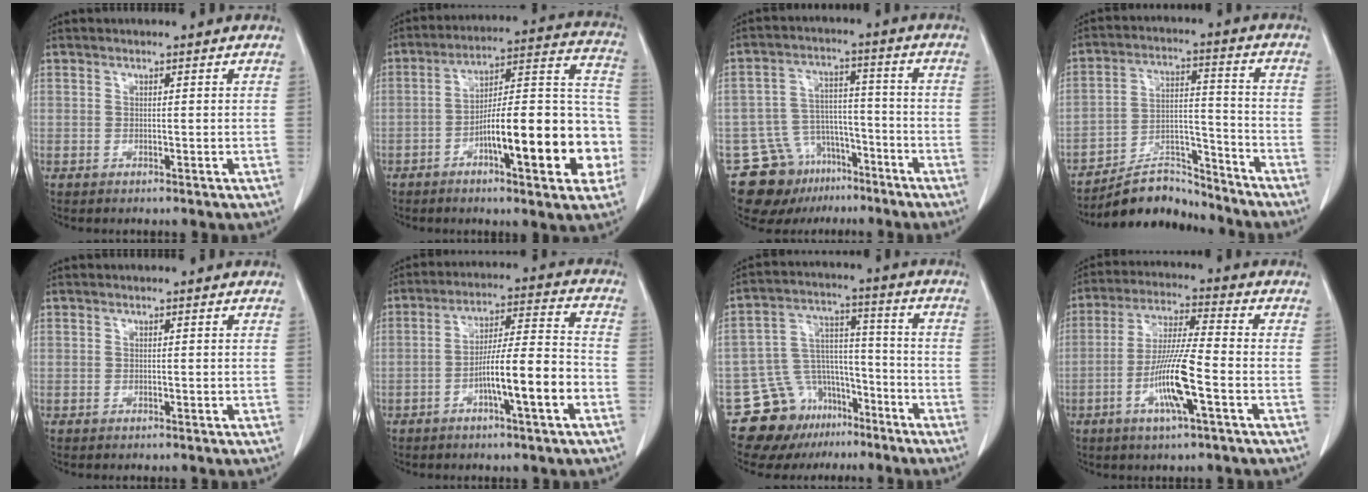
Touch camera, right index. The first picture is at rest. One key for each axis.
{"total": 19.2, "fx": -6.2, "fy": 3.9, "fz": 17.8, "tx": -0.226, "ty": 0.034, "tz": -0.081}
{"total": 11.4, "fx": -8.1, "fy": 7.5, "fz": 2.8, "tx": -0.049, "ty": 0.046, "tz": -0.124}
{"total": 9.5, "fx": -9.1, "fy": 2.6, "fz": 0.7, "tx": -0.003, "ty": 0.041, "tz": -0.156}
{"total": 0.0}
{"total": 10.9, "fx": -4.1, "fy": 0.6, "fz": 10.1, "tx": -0.170, "ty": 0.014, "tz": -0.064}
{"total": 12.9, "fx": -9.3, "fy": 8.6, "fz": 2.7, "tx": -0.047, "ty": 0.070, "tz": -0.144}
{"total": 10.5, "fx": -3.5, "fy": 0.4, "fz": 9.9, "tx": -0.195, "ty": -0.006, "tz": -0.066}